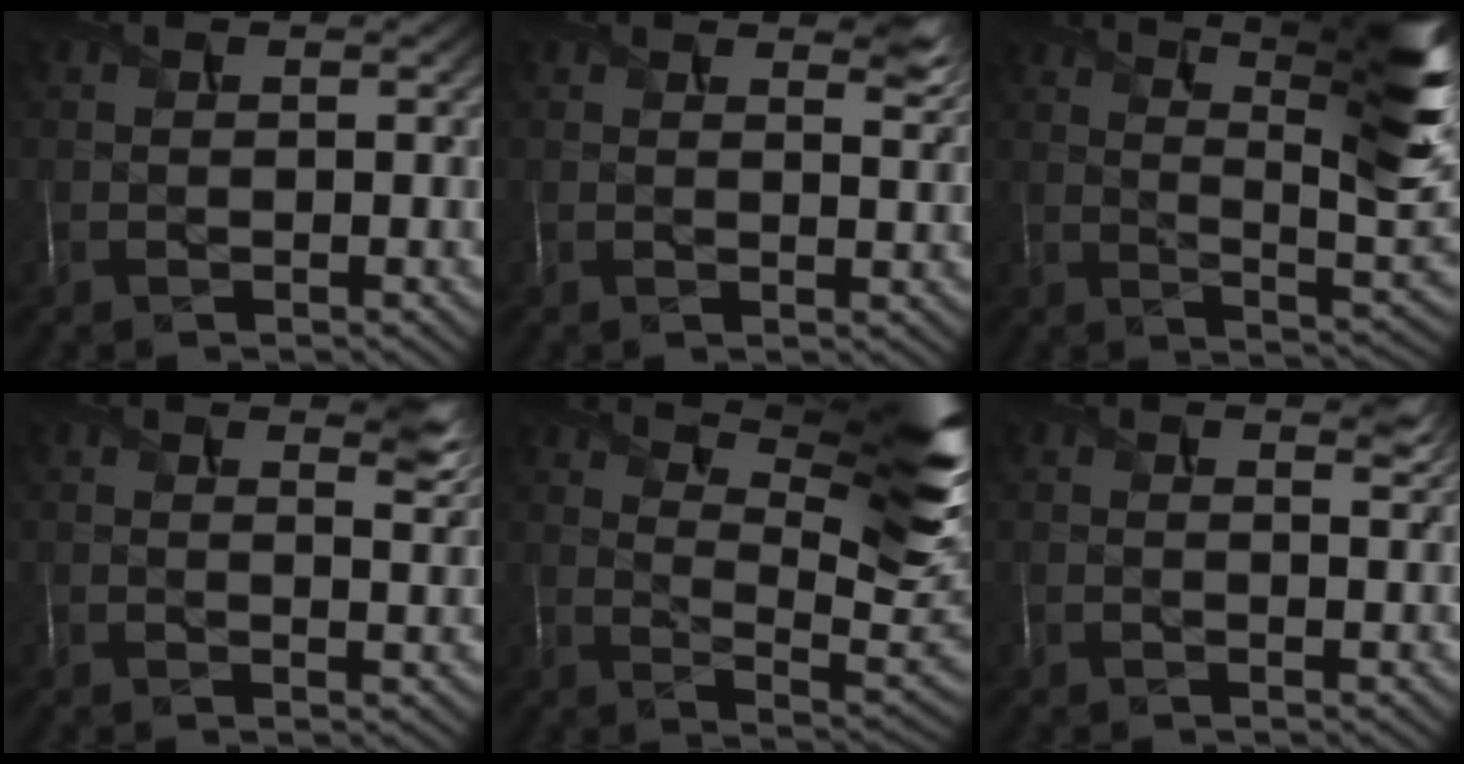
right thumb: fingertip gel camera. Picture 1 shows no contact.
{"total": 3.3, "force": [2.5, 0.8, 2.0], "torque": [-0.034, -0.001, 0.045]}
{"total": 14.5, "force": [8.4, 3.1, 11.4], "torque": [-0.176, 0.008, 0.131]}
{"total": 4.2, "force": [3.2, 0.8, 2.6], "torque": [-0.044, -0.001, 0.055]}
{"total": 14.9, "force": [9.3, 3.7, 11.1], "torque": [-0.180, -0.002, 0.141]}
{"total": 2.2, "force": [1.6, 0.4, 1.4], "torque": [-0.023, -0.004, 0.029]}